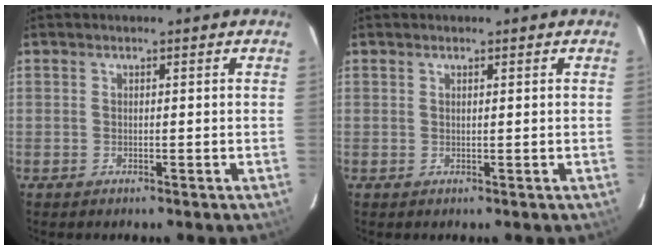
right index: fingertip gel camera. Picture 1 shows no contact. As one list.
[{"total": 0.6, "force": [0.4, -0.3, 0.4], "torque": [-0.006, 0.001, 0.006]}]